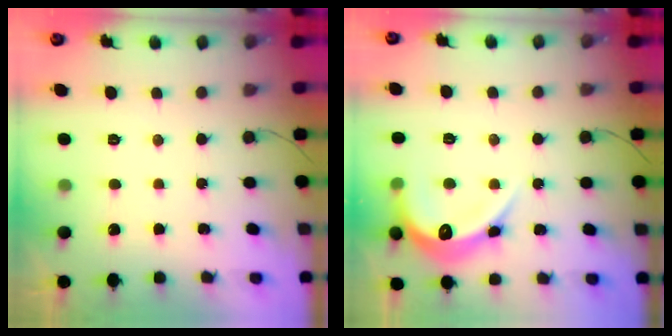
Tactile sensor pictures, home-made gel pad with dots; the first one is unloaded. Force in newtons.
{"total": 14.0, "press": 14.0, "slide": 0.6}